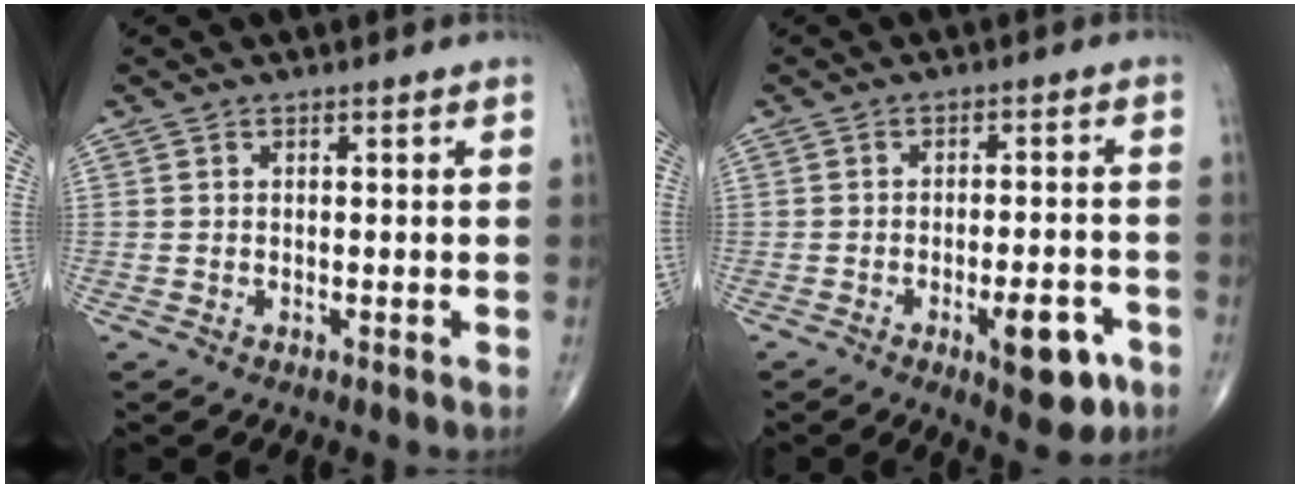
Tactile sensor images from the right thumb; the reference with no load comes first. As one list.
[{"total": 8.9, "force": [-4.1, 3.3, 7.2], "torque": [-0.084, 0.016, -0.051]}]